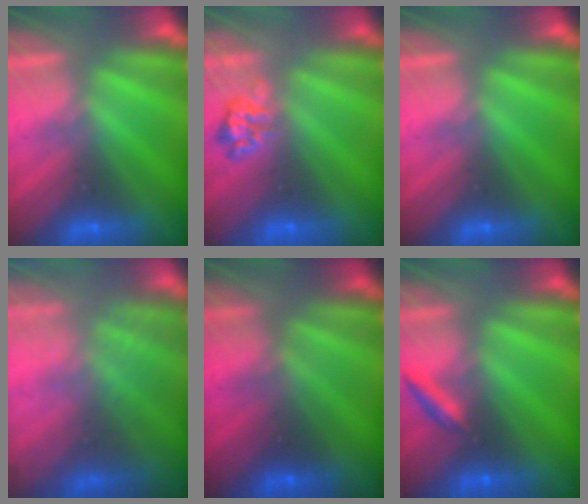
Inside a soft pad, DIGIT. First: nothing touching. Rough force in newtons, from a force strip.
{"total": 2.3}
{"total": 0.0}
{"total": 8.4}
{"total": 2.0}
{"total": 2.1}